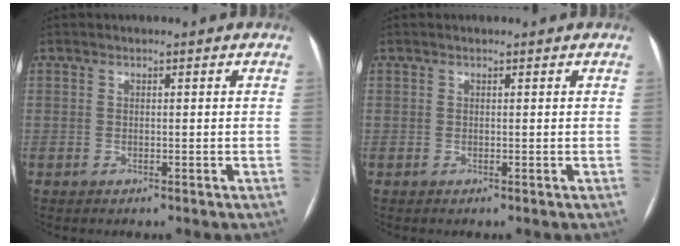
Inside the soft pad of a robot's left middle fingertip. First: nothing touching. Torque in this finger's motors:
{"motor_torque": [0.21, -0.43, -0.01, 0.00]}